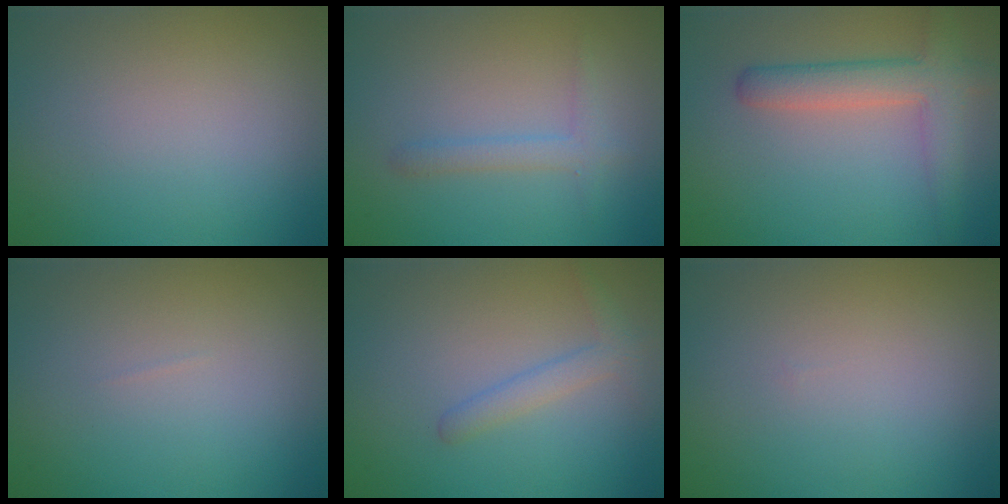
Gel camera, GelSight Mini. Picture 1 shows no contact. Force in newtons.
{"total": 1.7, "press": 1.7, "slide": 0.1}
{"total": 4.3, "press": 4.3, "slide": 0.3}
{"total": 0.0}
{"total": 2.0, "press": 1.9, "slide": 0.1}
{"total": 0.0}